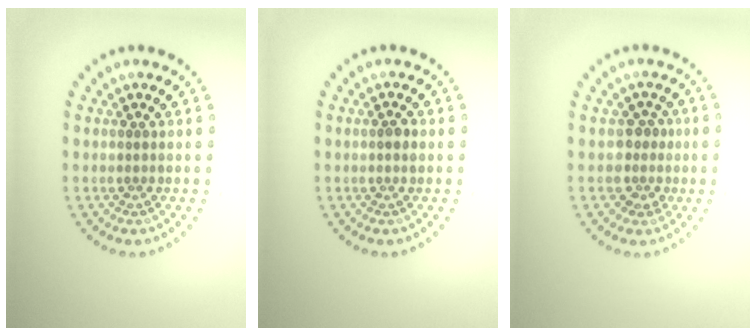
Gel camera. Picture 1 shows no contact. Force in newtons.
{"total": 1.2, "press": 1.1, "slide": 0.4}
{"total": 2.1, "press": 1.7, "slide": 1.4}